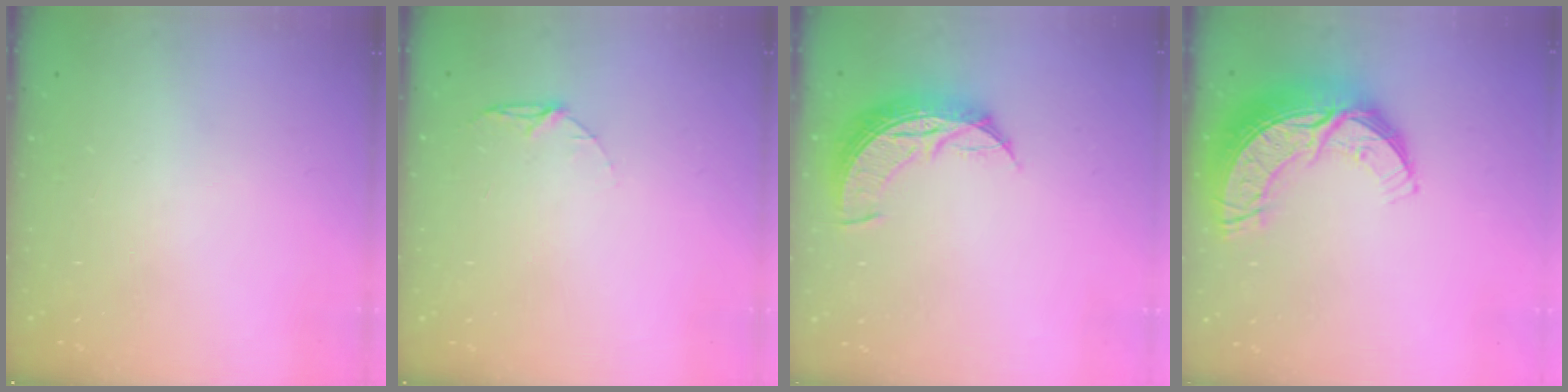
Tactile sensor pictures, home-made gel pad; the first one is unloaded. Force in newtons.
{"total": 4.4, "press": 4.4, "slide": 0.5}
{"total": 8.6, "press": 8.6, "slide": 0.8}
{"total": 17.3, "press": 17.2, "slide": 1.2}